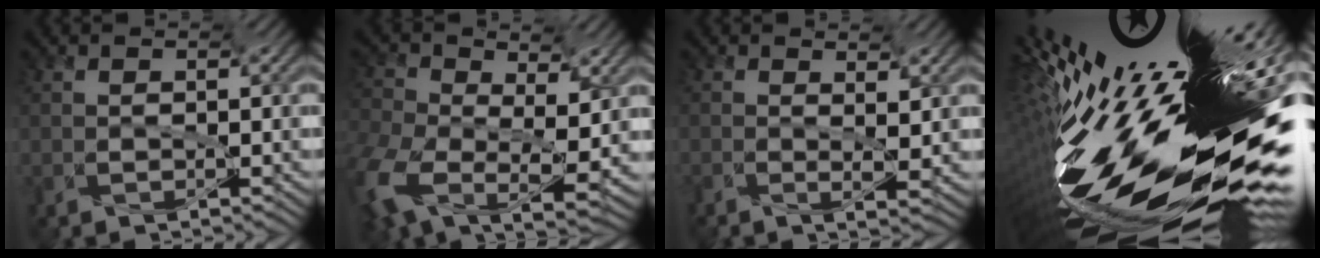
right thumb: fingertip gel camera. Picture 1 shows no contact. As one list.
[{"total": 12.7, "force": [-2.3, 9.2, 8.5], "torque": [-0.217, -0.031, -0.008]}, {"total": 2.1, "force": [0.4, 0.6, 2.0], "torque": [-0.043, -0.008, -0.001]}, {"total": 17.0, "force": [-1.7, 4.7, 16.2], "torque": [-0.258, -0.008, -0.018]}]